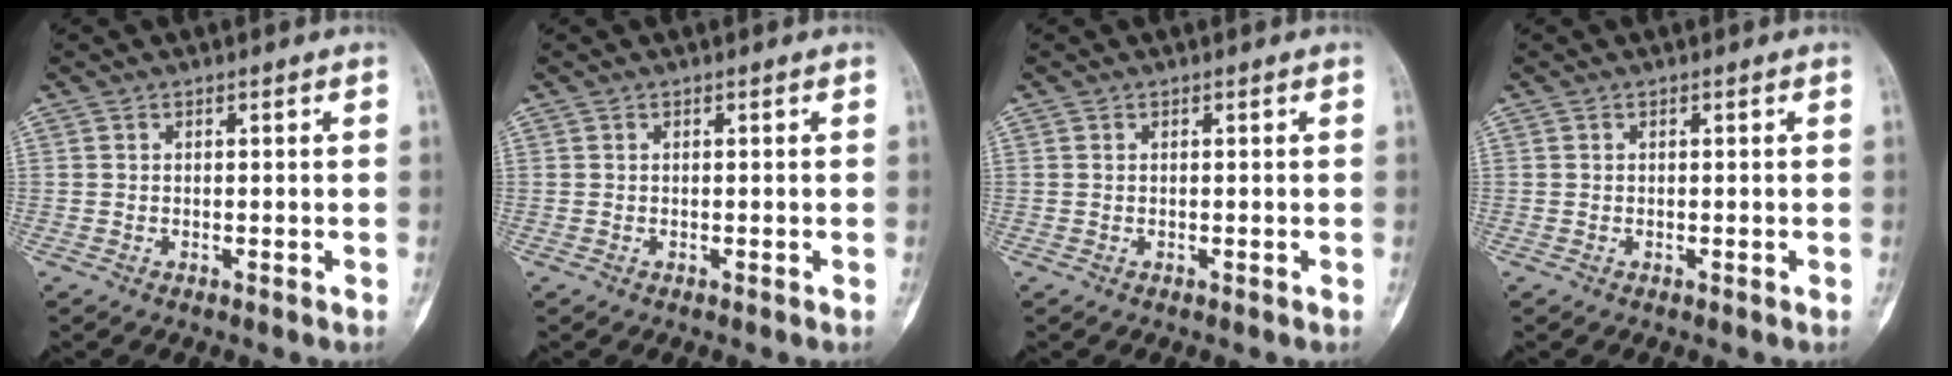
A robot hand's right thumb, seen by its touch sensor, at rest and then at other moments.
{"total": 0.0}
{"total": 0.0}
{"total": 0.0}